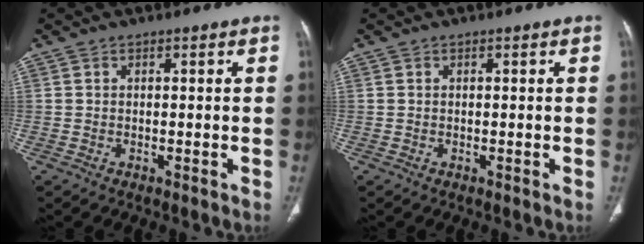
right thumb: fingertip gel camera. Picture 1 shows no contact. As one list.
[{"total": 0.0}]